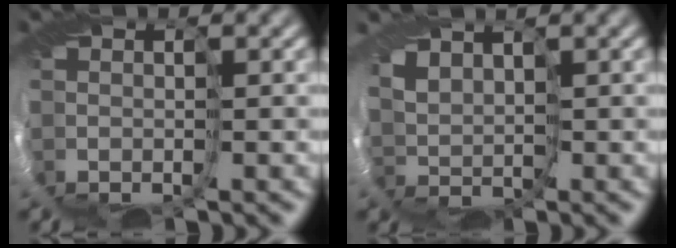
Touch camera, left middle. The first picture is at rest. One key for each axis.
{"total": 2.1, "fx": 1.9, "fy": 0.8, "fz": 0.6, "tx": -0.022, "ty": 0.001, "tz": 0.035}